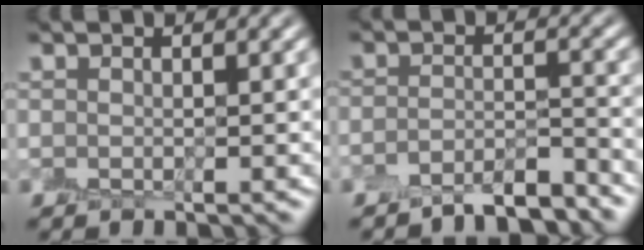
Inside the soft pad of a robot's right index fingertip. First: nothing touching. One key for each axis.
{"total": 4.2, "fx": -3.8, "fy": 0.7, "fz": 1.6, "tx": -0.023, "ty": 0.002, "tz": -0.068}